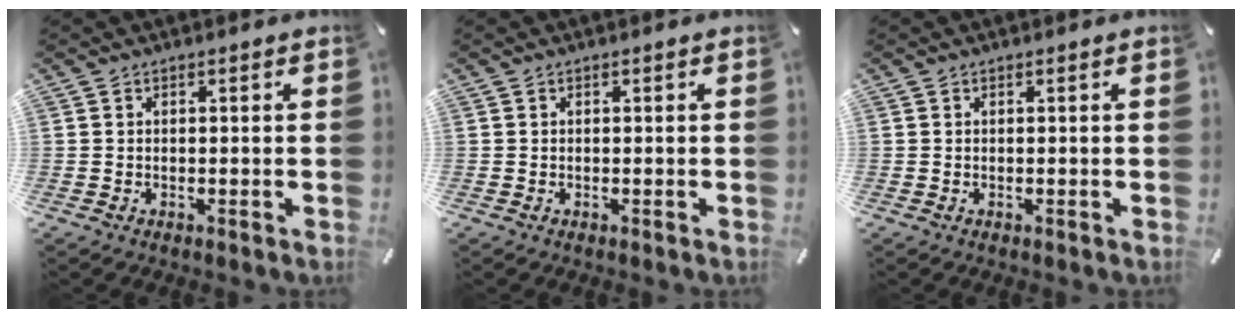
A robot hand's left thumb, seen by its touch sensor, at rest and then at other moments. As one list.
[{"total": 0.0}, {"total": 0.0}]